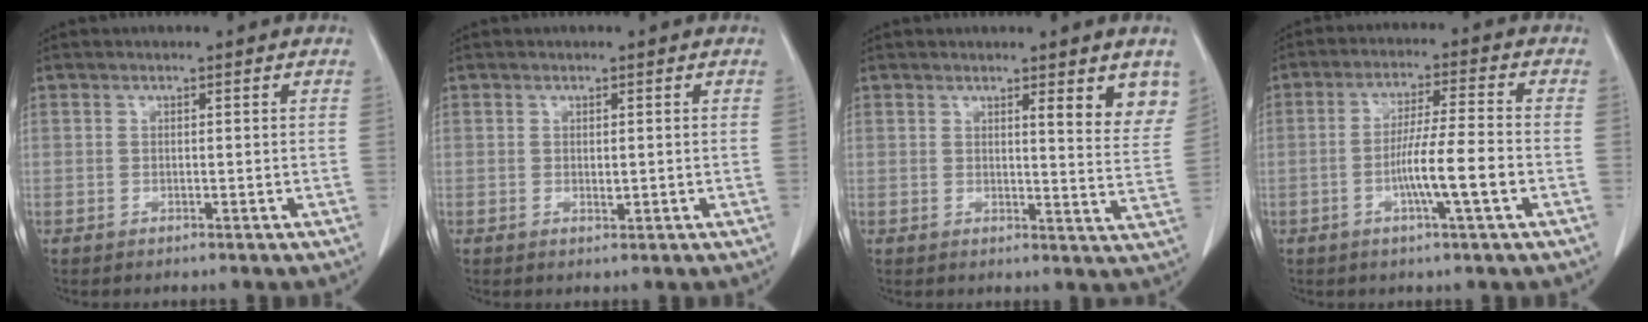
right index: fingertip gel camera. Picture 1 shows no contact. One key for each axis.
{"total": 1.0, "fx": 0.0, "fy": 0.4, "fz": 1.0, "tx": -0.017, "ty": -0.004, "tz": 0.003}
{"total": 6.0, "fx": 3.9, "fy": 0.9, "fz": 4.4, "tx": -0.046, "ty": -0.023, "tz": 0.038}
{"total": 8.4, "fx": -2.5, "fy": -0.4, "fz": 8.0, "tx": -0.141, "ty": -0.002, "tz": -0.047}